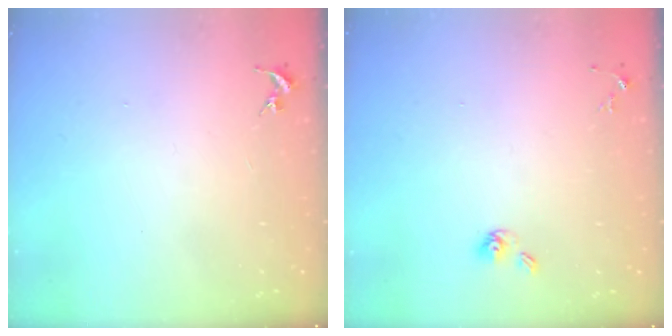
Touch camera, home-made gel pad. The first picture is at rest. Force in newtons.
{"total": 5.2, "press": 4.6, "slide": 2.4}